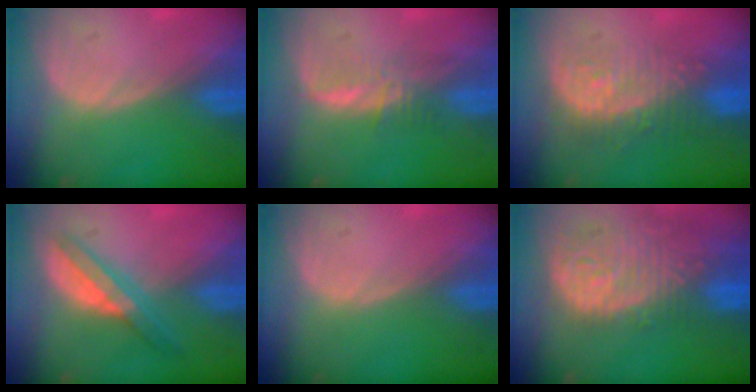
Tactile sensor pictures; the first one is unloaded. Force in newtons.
{"total": 3.4, "press": 3.4, "slide": 0.2}
{"total": 9.0, "press": 8.6, "slide": 2.9}
{"total": 5.6, "press": 5.2, "slide": 1.9}
{"total": 0.0}
{"total": 13.8, "press": 11.5, "slide": 7.7}